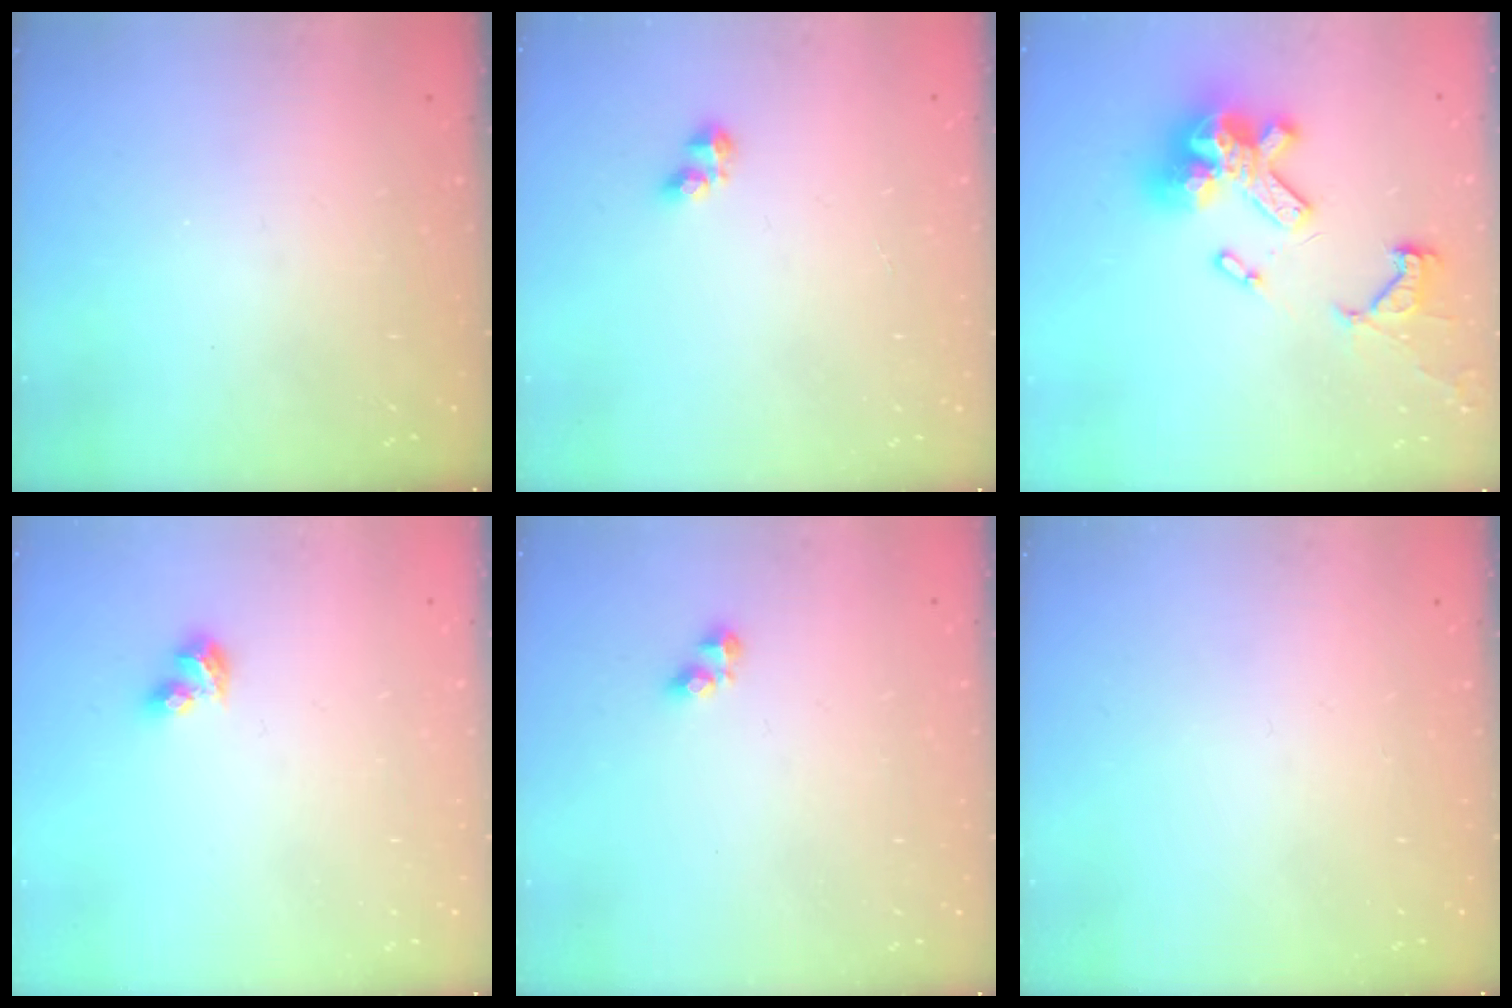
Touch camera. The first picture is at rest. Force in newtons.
{"total": 2.5, "press": 2.5, "slide": 0.5}
{"total": 18.3, "press": 18.1, "slide": 2.1}
{"total": 6.1, "press": 6.0, "slide": 0.9}
{"total": 3.9, "press": 3.9, "slide": 0.4}
{"total": 0.0}